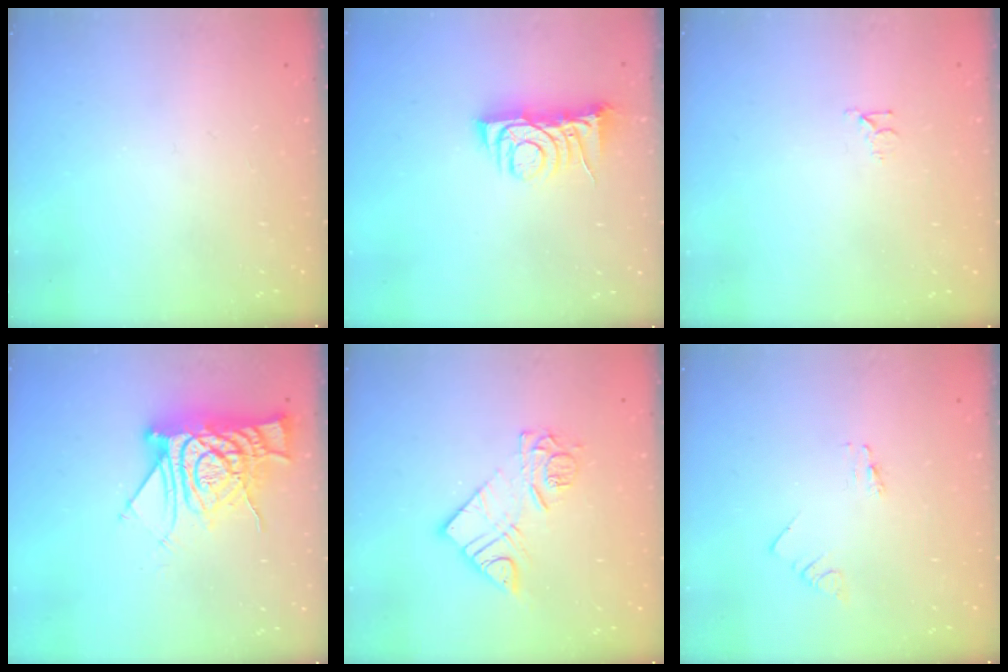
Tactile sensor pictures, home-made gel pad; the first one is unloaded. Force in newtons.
{"total": 6.3, "press": 6.3, "slide": 0.8}
{"total": 3.6, "press": 3.6, "slide": 0.2}
{"total": 15.1, "press": 15.0, "slide": 1.4}
{"total": 10.5, "press": 10.5, "slide": 0.8}
{"total": 0.0}